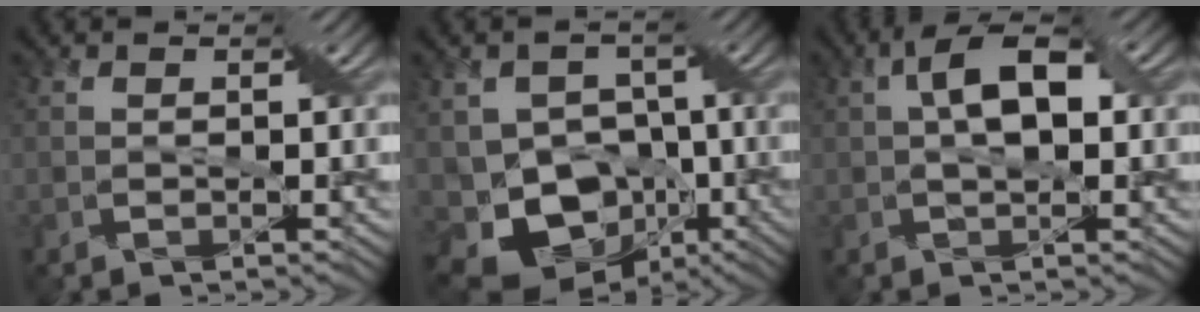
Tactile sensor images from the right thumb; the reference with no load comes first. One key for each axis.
{"total": 12.7, "fx": -6.0, "fy": 9.4, "fz": 6.1, "tx": -0.166, "ty": -0.014, "tz": -0.081}
{"total": 6.4, "fx": 1.1, "fy": 2.5, "fz": 5.8, "tx": -0.103, "ty": 0.014, "tz": 0.018}